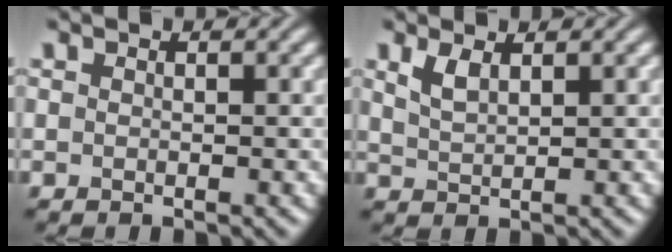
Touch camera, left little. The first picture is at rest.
{"total": 1.9, "force": [1.2, 0.6, 1.3], "torque": [-0.031, 0.000, 0.028]}